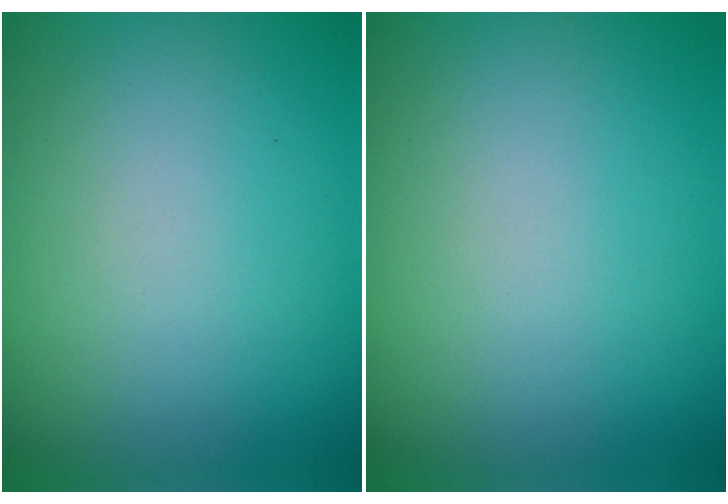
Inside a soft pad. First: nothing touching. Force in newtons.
{"total": 0.0}